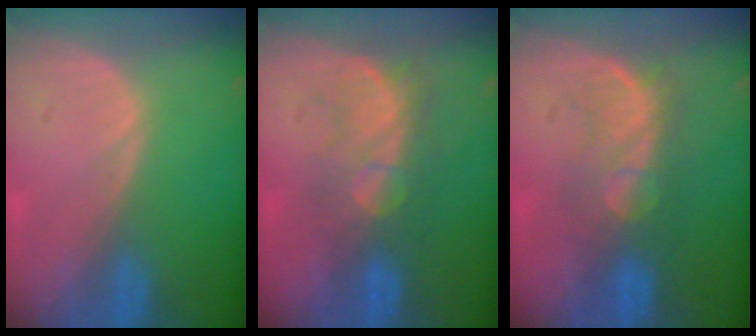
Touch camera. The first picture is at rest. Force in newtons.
{"total": 8.2, "press": 7.6, "slide": 2.9}
{"total": 7.7, "press": 7.4, "slide": 2.2}